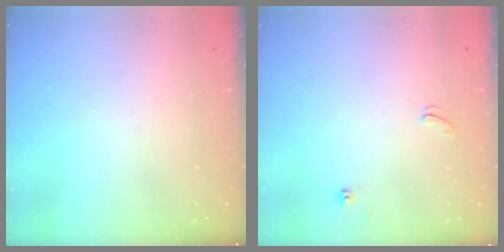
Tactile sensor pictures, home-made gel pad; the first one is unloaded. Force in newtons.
{"total": 1.4, "press": 1.4, "slide": 0.3}